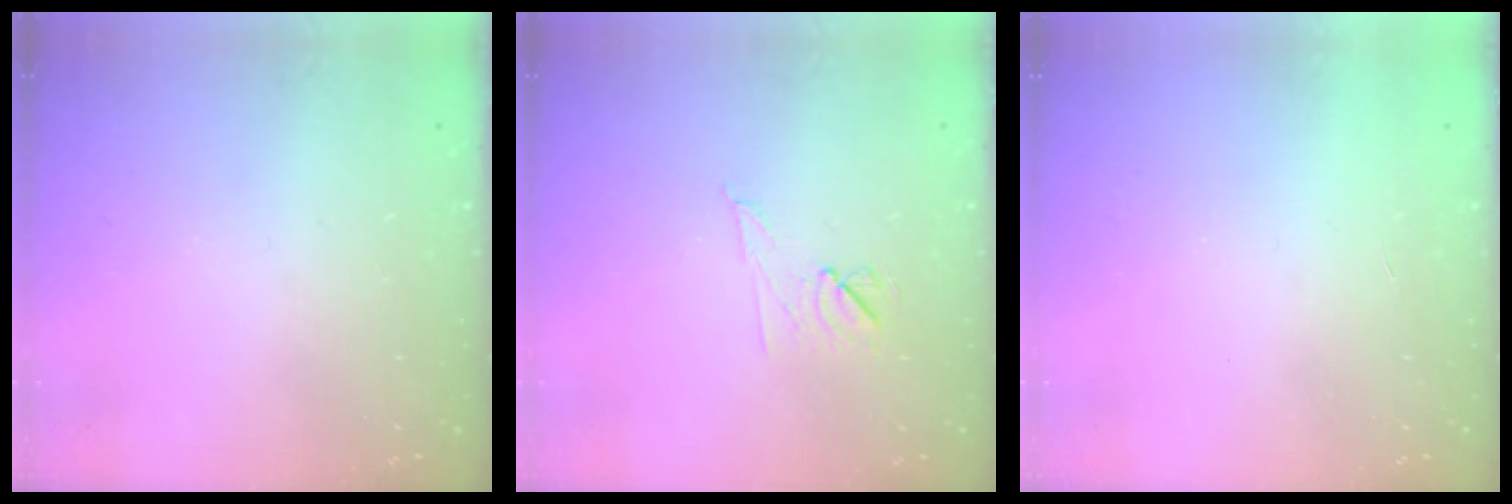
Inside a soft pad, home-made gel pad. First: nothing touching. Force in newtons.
{"total": 6.7, "press": 6.5, "slide": 1.7}
{"total": 1.7, "press": 1.7, "slide": 0.1}